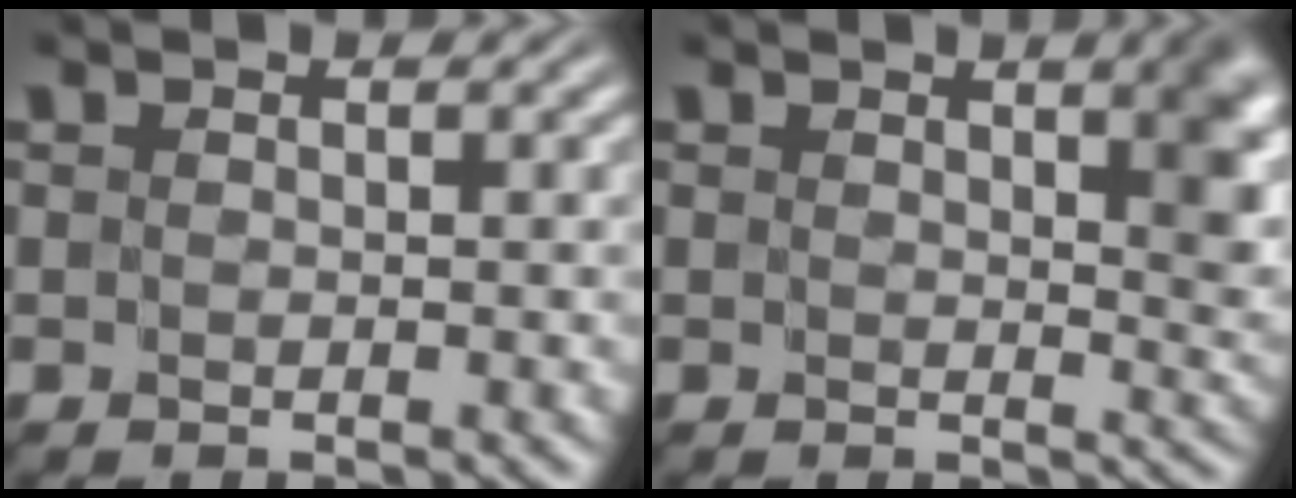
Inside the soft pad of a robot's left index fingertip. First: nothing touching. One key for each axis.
{"total": 4.7, "fx": 1.9, "fy": 1.8, "fz": 3.9, "tx": -0.045, "ty": -0.003, "tz": 0.028}